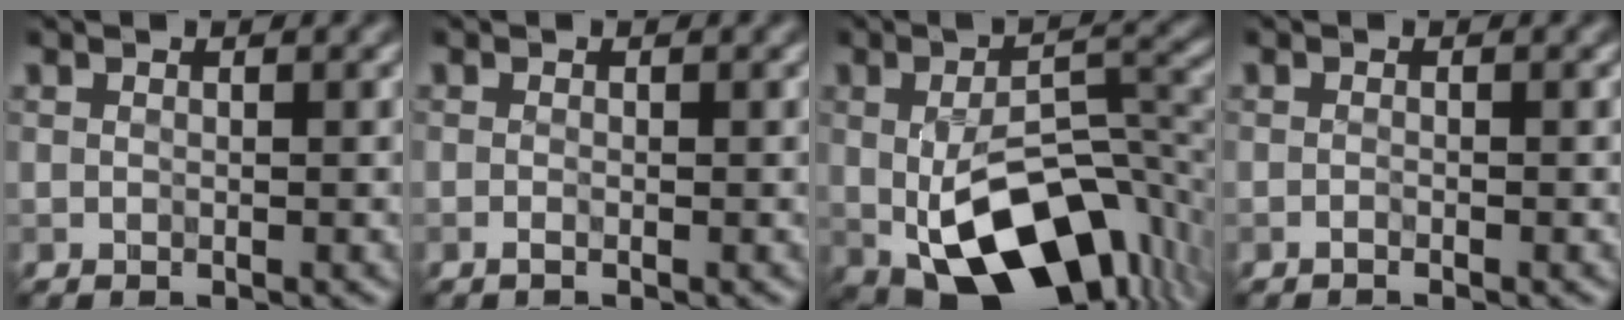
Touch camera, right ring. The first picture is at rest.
{"total": 0.6, "force": [-0.5, 0.0, 0.3], "torque": [-0.006, 0.000, -0.007]}
{"total": 12.9, "force": [-4.2, 6.4, 10.4], "torque": [-0.169, -0.009, -0.055]}
{"total": 0.7, "force": [-0.7, 0.0, 0.1], "torque": [0.001, -0.002, -0.014]}